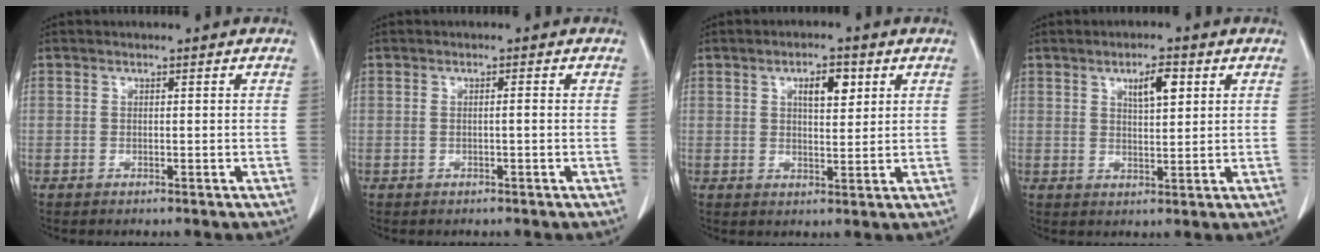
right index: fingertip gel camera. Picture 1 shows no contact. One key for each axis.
{"total": 1.1, "fx": -0.1, "fy": 0.0, "fz": 1.1, "tx": -0.020, "ty": 0.001, "tz": 0.000}
{"total": 4.8, "fx": 2.1, "fy": 1.7, "fz": 4.0, "tx": -0.066, "ty": 0.002, "tz": 0.034}
{"total": 4.6, "fx": 2.1, "fy": 1.3, "fz": 3.9, "tx": -0.066, "ty": 0.000, "tz": 0.037}